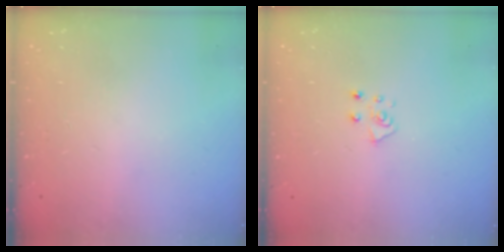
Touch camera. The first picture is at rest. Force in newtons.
{"total": 5.3, "press": 5.3, "slide": 0.5}